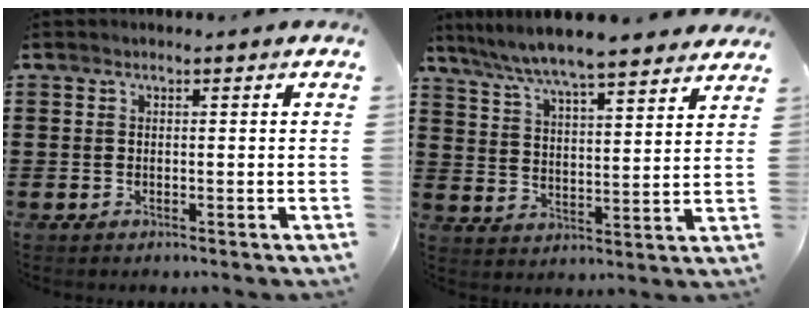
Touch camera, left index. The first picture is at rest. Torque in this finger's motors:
{"motor_torque": [1.92, -0.21, 0.74, 0.21]}